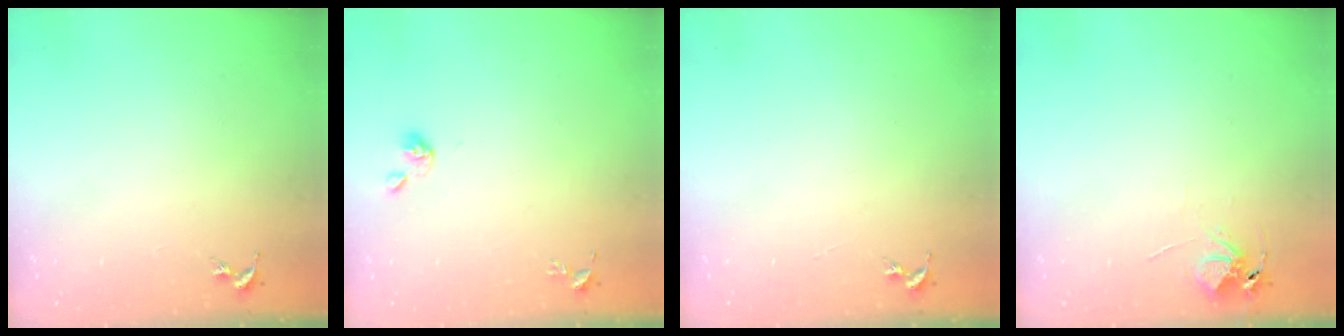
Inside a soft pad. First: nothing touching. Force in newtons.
{"total": 5.2, "press": 5.1, "slide": 0.6}
{"total": 0.0}
{"total": 5.7, "press": 5.7, "slide": 0.3}